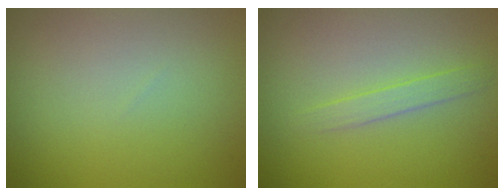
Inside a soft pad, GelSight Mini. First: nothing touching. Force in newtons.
{"total": 1.4, "press": 1.4, "slide": 0.1}